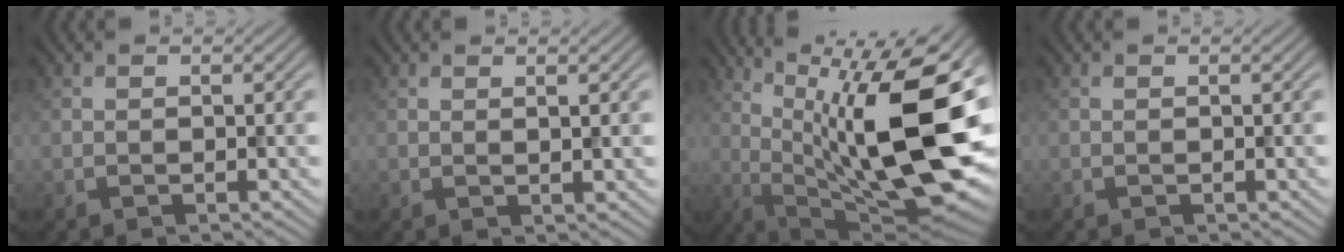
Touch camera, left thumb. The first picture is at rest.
{"total": 1.1, "force": [0.6, 0.1, 0.9], "torque": [-0.018, 0.003, 0.009]}
{"total": 20.1, "force": [3.3, 6.5, 18.7], "torque": [-0.290, 0.021, 0.067]}
{"total": 0.0}